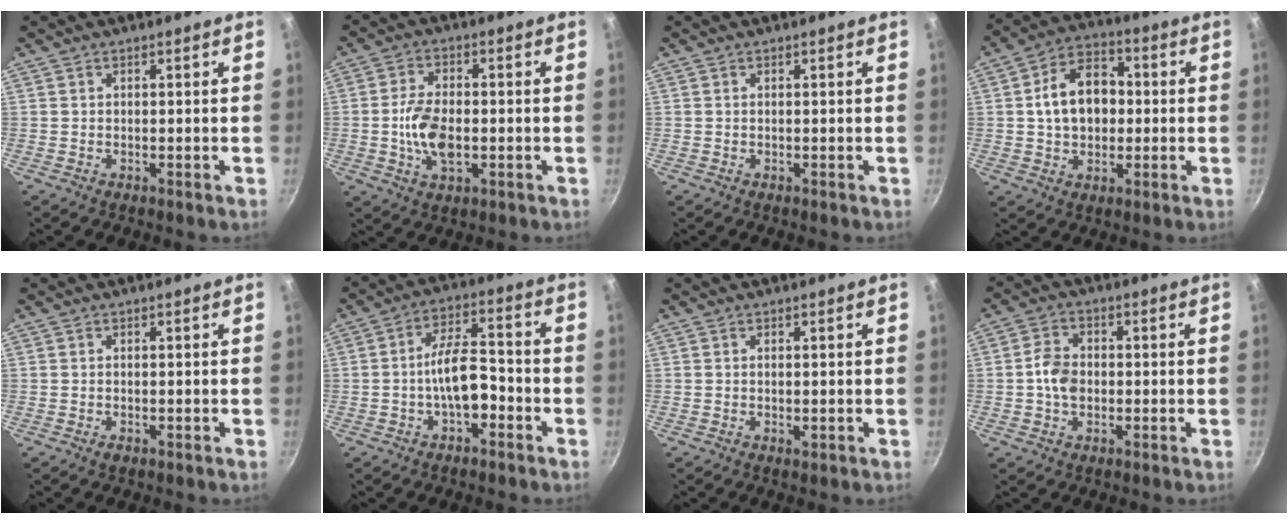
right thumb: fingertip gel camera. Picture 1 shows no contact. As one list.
[{"total": 8.8, "force": [-1.2, 4.9, 7.2], "torque": [-0.131, 0.010, -0.026]}, {"total": 0.0}, {"total": 12.5, "force": [0.7, 9.1, 8.6], "torque": [-0.112, 0.025, 0.001]}, {"total": 0.9, "force": [-0.4, 0.5, 0.6], "torque": [-0.010, 0.000, -0.007]}, {"total": 8.9, "force": [-3.0, 4.2, 7.3], "torque": [-0.103, 0.042, -0.053]}, {"total": 1.0, "force": [-0.1, 0.5, 0.9], "torque": [-0.015, -0.001, -0.003]}, {"total": 5.7, "force": [-0.6, 4.2, 3.7], "torque": [-0.059, 0.016, -0.019]}]